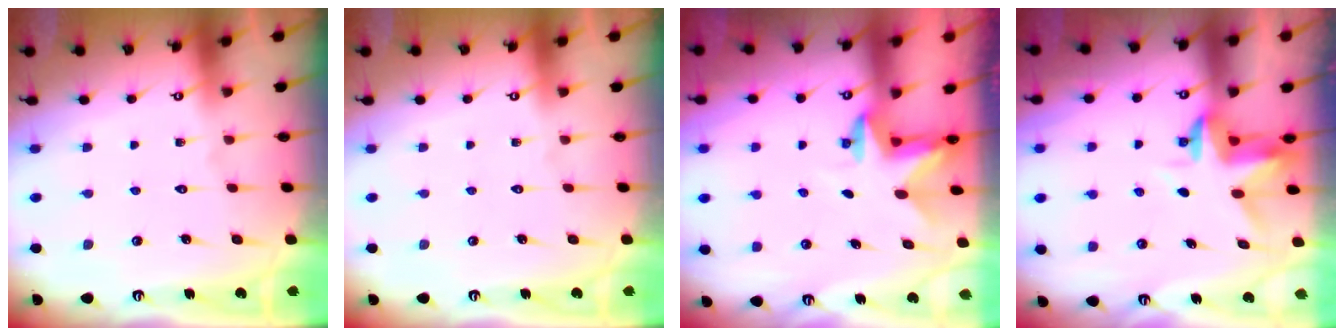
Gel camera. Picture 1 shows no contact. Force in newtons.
{"total": 0.0}
{"total": 2.5, "press": 2.5, "slide": 0.4}
{"total": 3.4, "press": 3.4, "slide": 0.5}